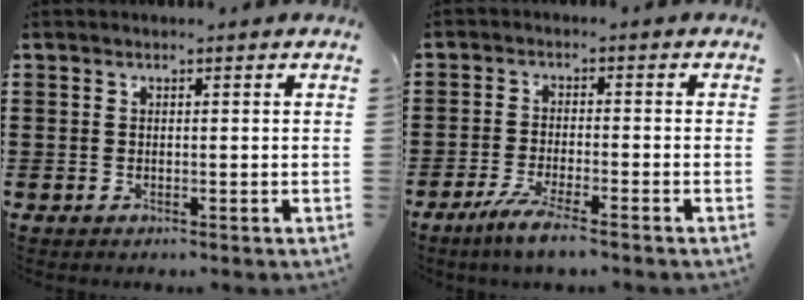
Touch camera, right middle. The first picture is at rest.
{"total": 4.2, "force": [-3.2, -0.1, 2.7], "torque": [-0.058, -0.012, -0.059]}